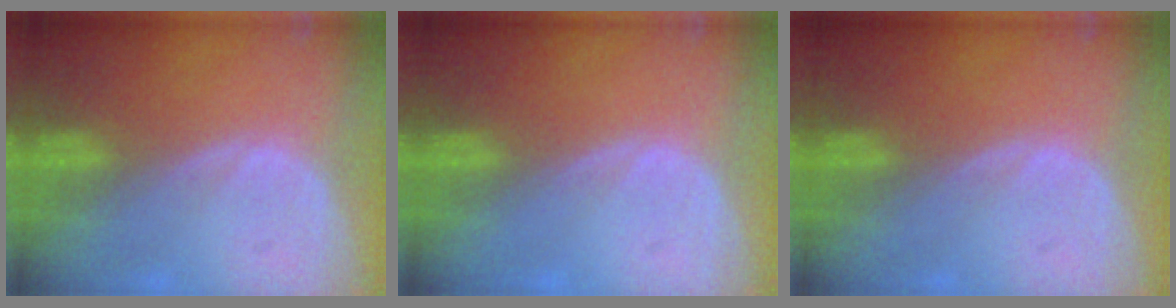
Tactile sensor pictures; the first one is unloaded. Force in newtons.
{"total": 0.0}
{"total": 0.0}